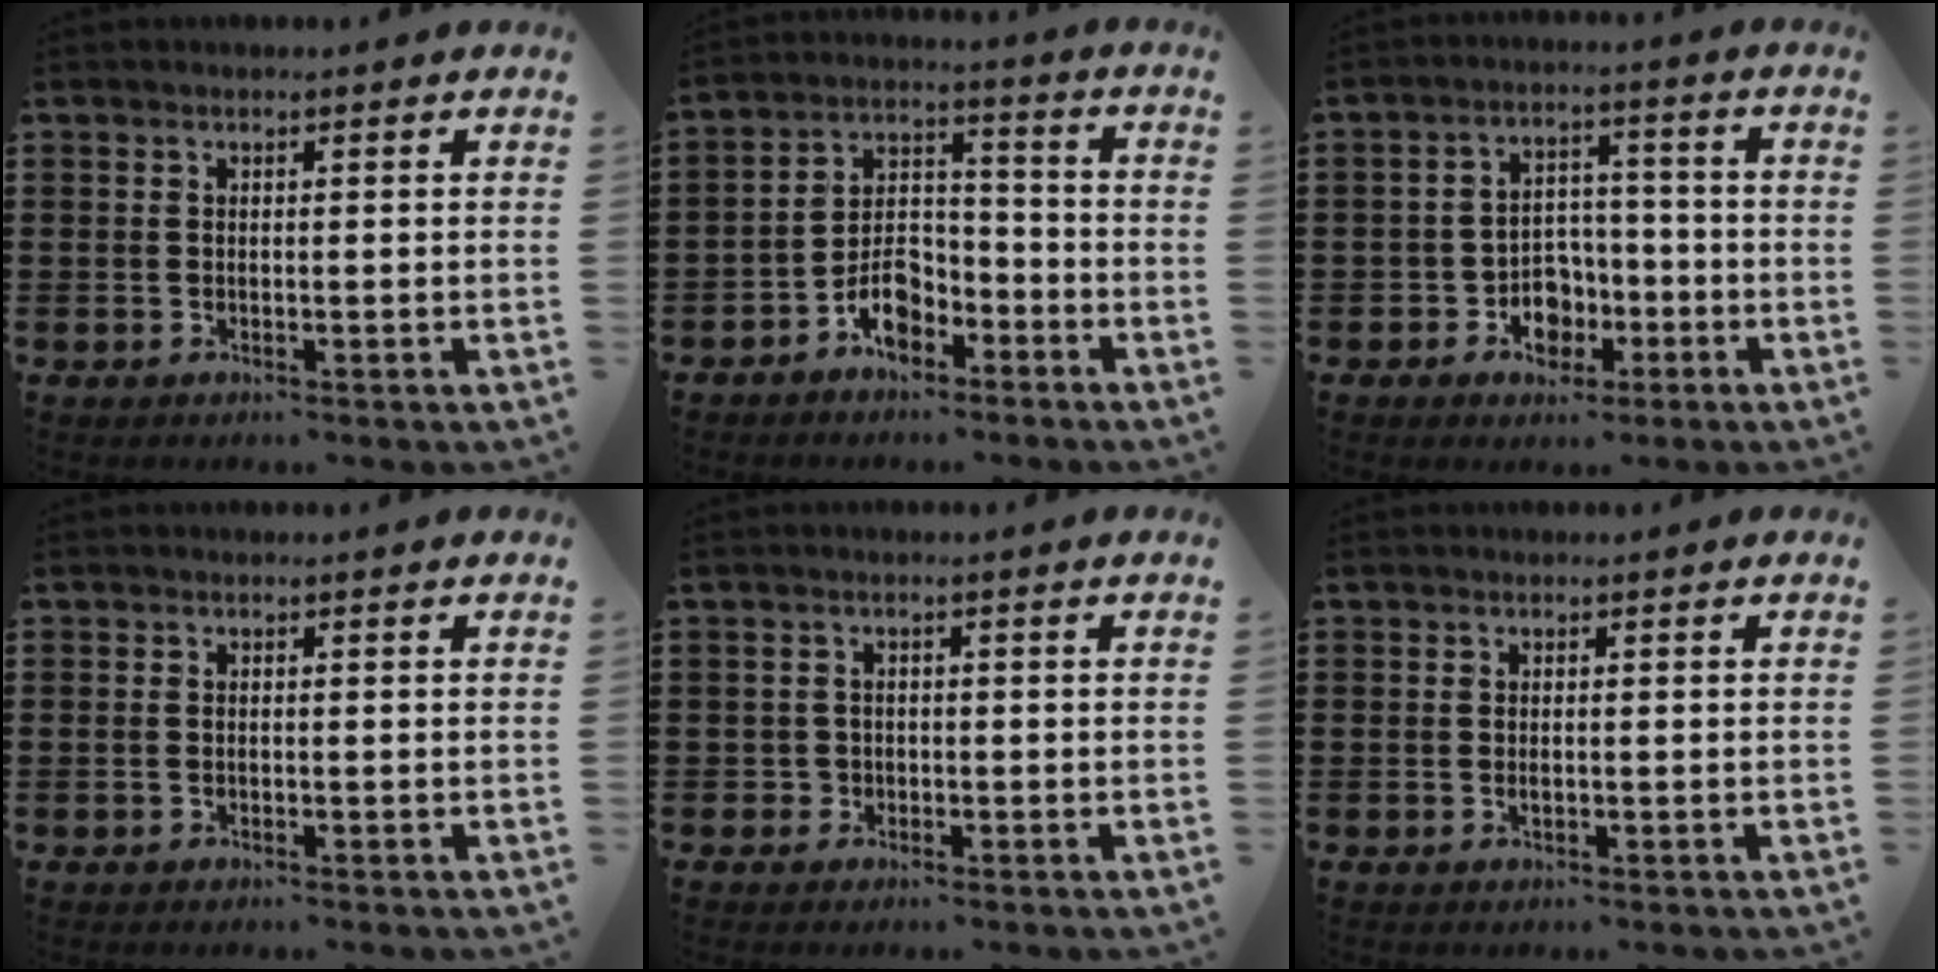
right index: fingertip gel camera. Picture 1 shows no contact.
{"total": 6.6, "force": [-4.2, 3.7, 3.4], "torque": [-0.069, 0.018, -0.079]}
{"total": 5.8, "force": [-2.3, 4.6, 2.6], "torque": [-0.033, 0.009, -0.043]}
{"total": 0.6, "force": [-0.2, 0.3, 0.4], "torque": [-0.010, 0.000, -0.004]}
{"total": 1.4, "force": [-0.5, 1.3, 0.1], "torque": [-0.007, 0.003, -0.013]}
{"total": 0.7, "force": [-0.1, 0.3, 0.6], "torque": [-0.013, -0.002, -0.001]}